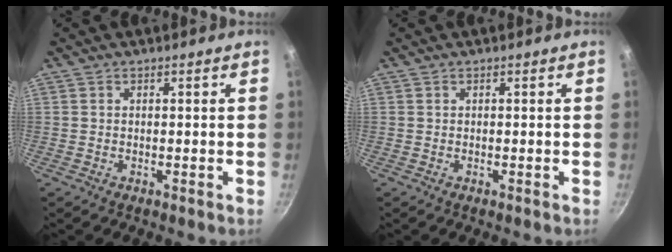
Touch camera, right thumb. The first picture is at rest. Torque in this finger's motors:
{"motor_torque": [0.06, 0.06, -0.01, 0.00, 0.02]}